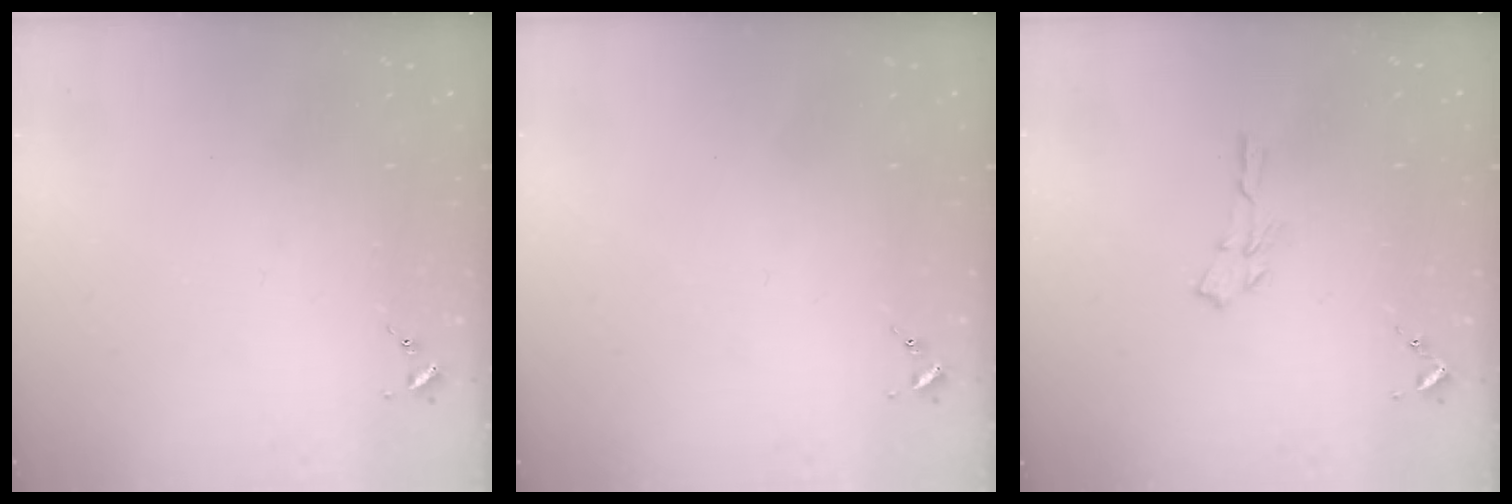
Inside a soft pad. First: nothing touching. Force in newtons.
{"total": 0.0}
{"total": 4.0, "press": 3.9, "slide": 0.4}